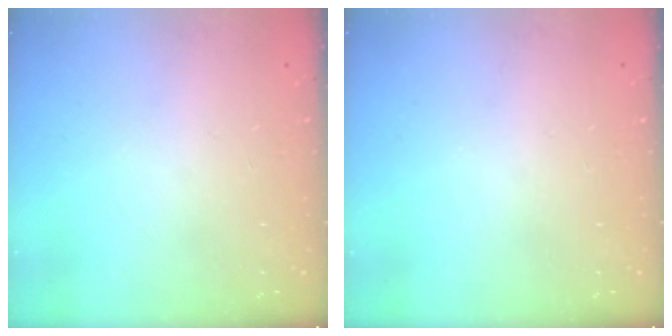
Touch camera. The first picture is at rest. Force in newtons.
{"total": 0.0}